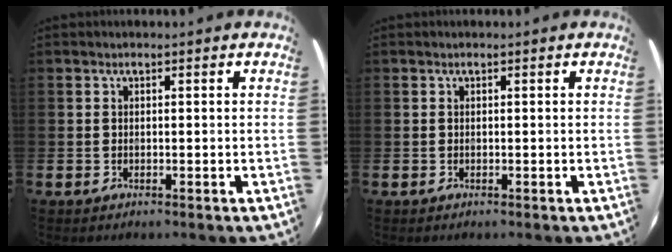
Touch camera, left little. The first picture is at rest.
{"total": 0.0}